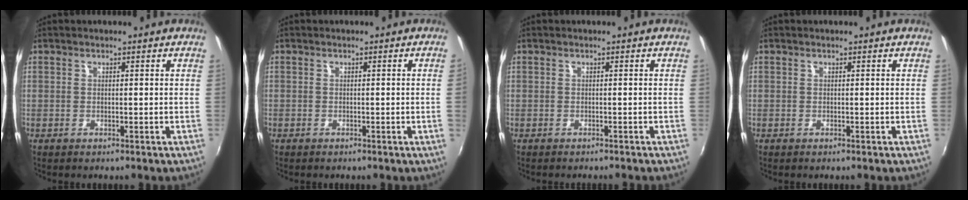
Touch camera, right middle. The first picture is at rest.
{"total": 0.8, "force": [0.0, -0.5, 0.6], "torque": [-0.005, -0.003, -0.002]}
{"total": 0.9, "force": [-0.8, 0.1, 0.3], "torque": [-0.005, -0.005, -0.013]}
{"total": 0.0}